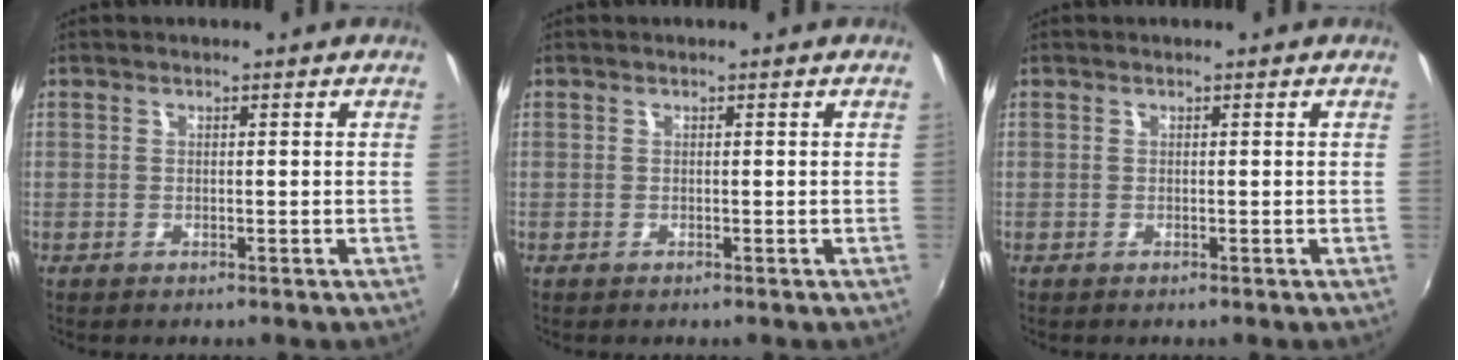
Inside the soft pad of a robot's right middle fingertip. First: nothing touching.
{"total": 0.0}
{"total": 0.0}